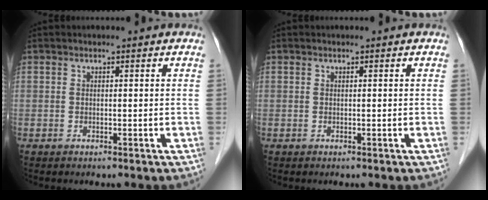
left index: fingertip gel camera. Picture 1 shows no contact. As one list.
[{"total": 0.0}]